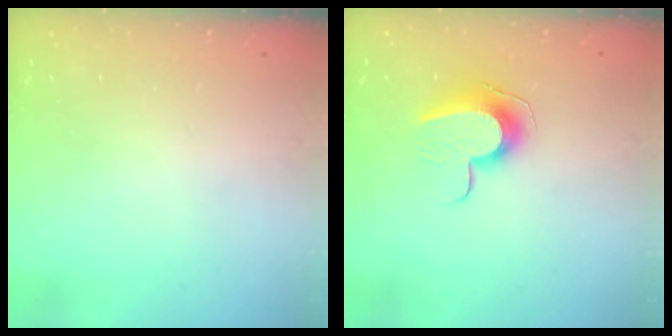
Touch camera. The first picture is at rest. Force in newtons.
{"total": 10.1, "press": 10.1, "slide": 0.3}